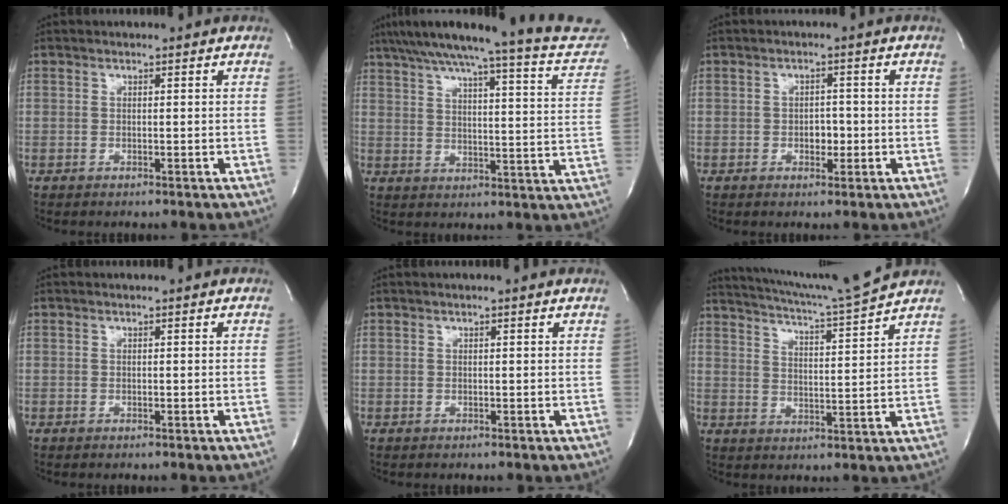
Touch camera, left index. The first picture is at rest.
{"total": 22.1, "force": [20.0, 0.7, 9.4], "torque": [-0.136, -0.046, 0.246]}
{"total": 2.3, "force": [-0.6, 1.5, 1.7], "torque": [-0.022, 0.005, -0.006]}
{"total": 0.0}
{"total": 1.0, "force": [0.9, -0.1, 0.6], "torque": [-0.012, 0.011, 0.014]}
{"total": 11.7, "force": [10.9, -2.0, 3.7], "torque": [-0.073, -0.027, 0.165]}